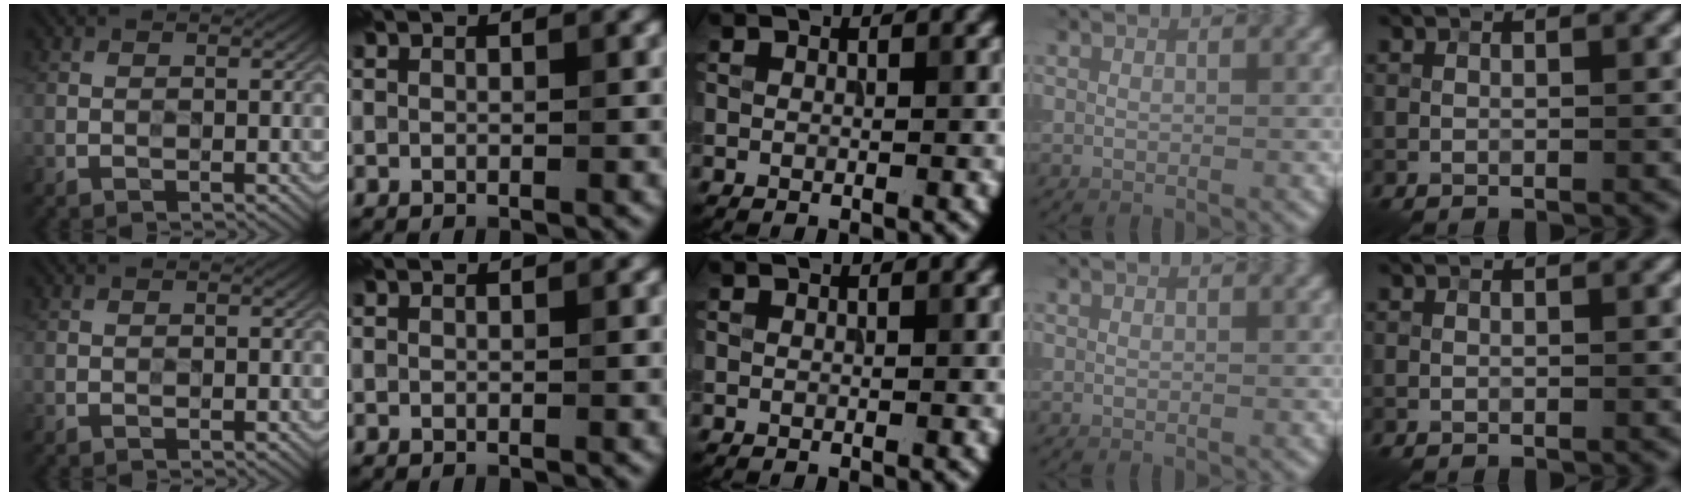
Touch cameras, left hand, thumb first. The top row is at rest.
{}